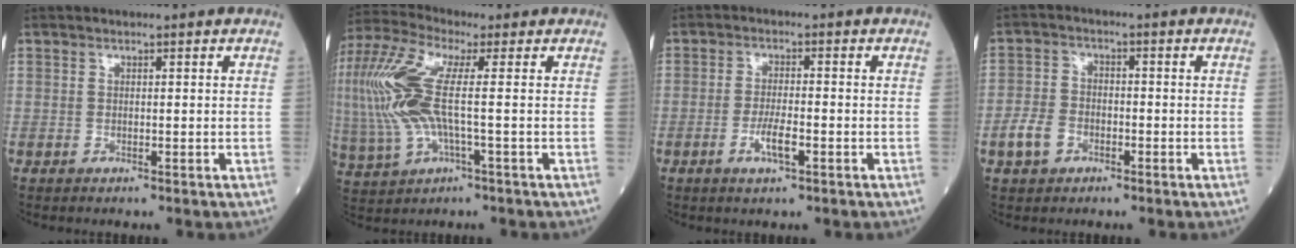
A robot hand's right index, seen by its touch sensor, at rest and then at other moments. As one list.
[{"total": 13.6, "force": [0.8, 3.4, 13.1], "torque": [-0.320, 0.017, 0.013]}, {"total": 3.7, "force": [-1.5, 0.7, 3.3], "torque": [-0.064, -0.001, -0.027]}, {"total": 4.8, "force": [-2.3, 3.4, 2.5], "torque": [-0.061, 0.007, -0.042]}]